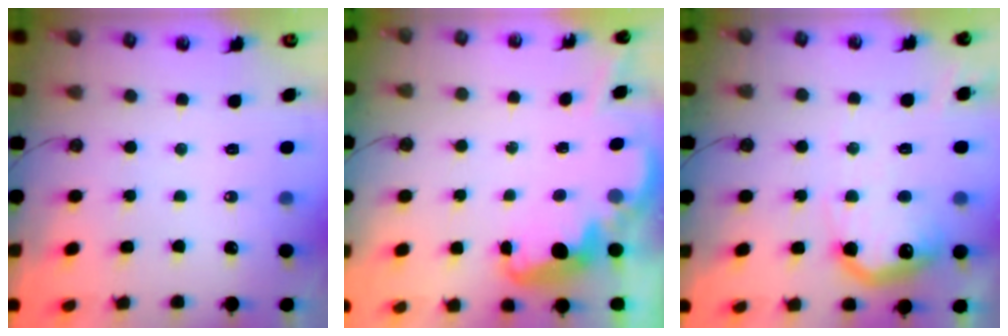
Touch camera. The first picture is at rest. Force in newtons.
{"total": 2.7, "press": 2.6, "slide": 0.7}
{"total": 16.4, "press": 16.4, "slide": 1.2}